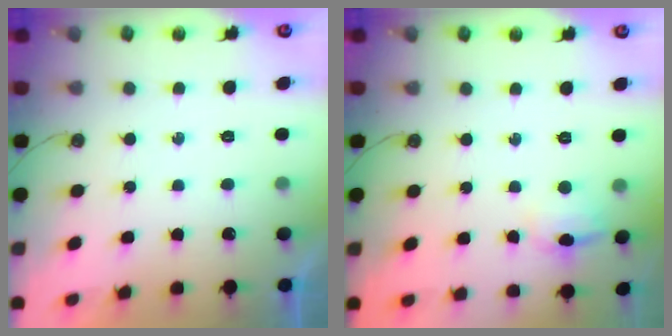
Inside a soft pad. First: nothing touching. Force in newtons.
{"total": 6.7, "press": 6.4, "slide": 2.0}